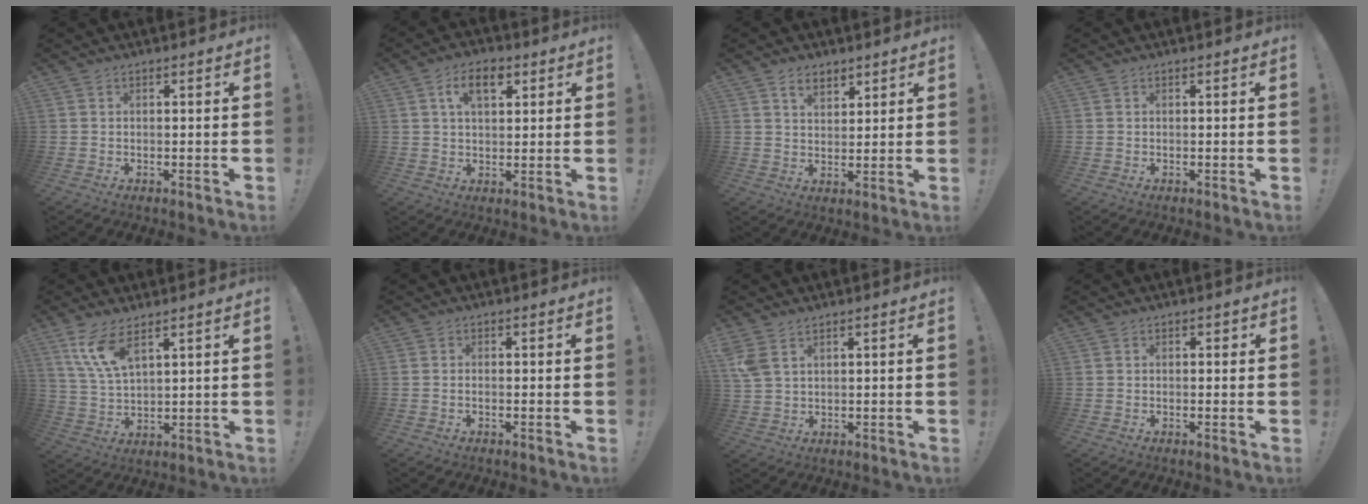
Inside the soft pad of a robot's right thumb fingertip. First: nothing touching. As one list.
[{"total": 8.1, "force": [3.3, 4.5, 5.9], "torque": [-0.090, 0.004, 0.057]}, {"total": 5.2, "force": [3.8, 3.0, 1.9], "torque": [-0.027, -0.020, 0.069]}, {"total": 0.0}, {"total": 9.7, "force": [6.3, 3.0, 6.8], "torque": [-0.142, -0.022, 0.116]}, {"total": 0.6, "force": [-0.5, 0.0, 0.4], "torque": [-0.012, 0.001, -0.008]}, {"total": 4.9, "force": [2.9, 2.5, 3.1], "torque": [-0.062, -0.007, 0.059]}, {"total": 0.6, "force": [0.0, 0.5, 0.4], "torque": [0.000, 0.001, -0.001]}]